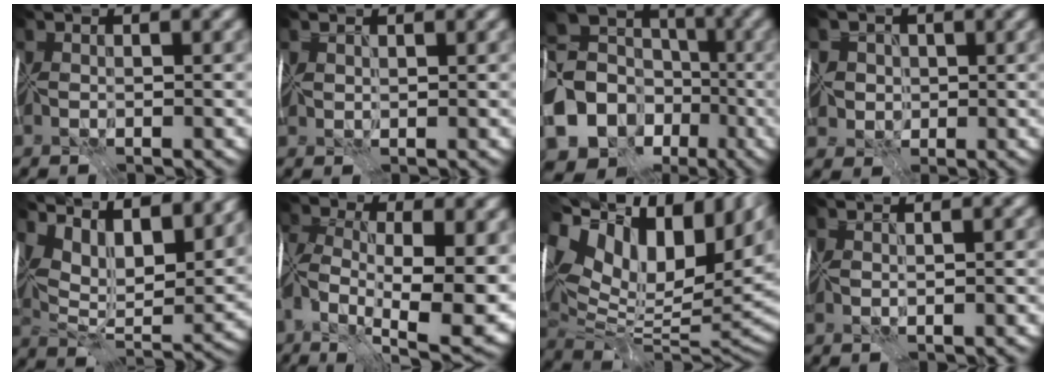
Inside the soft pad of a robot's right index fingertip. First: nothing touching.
{"total": 0.7, "force": [0.6, 0.0, -0.4], "torque": [-0.002, -0.003, 0.020]}
{"total": 18.3, "force": [-7.0, 15.2, 7.4], "torque": [-0.171, -0.026, -0.131]}
{"total": 3.4, "force": [0.6, 3.1, 1.1], "torque": [-0.014, 0.007, 0.004]}
{"total": 10.3, "force": [7.3, 3.5, 6.3], "torque": [-0.112, 0.009, 0.109]}
{"total": 13.9, "force": [-3.3, 6.1, 12.1], "torque": [-0.209, -0.012, -0.045]}
{"total": 16.0, "force": [4.7, 7.5, 13.3], "torque": [-0.260, -0.008, 0.112]}
{"total": 1.0, "force": [-0.5, -0.9, -0.4], "torque": [0.002, -0.013, -0.002]}